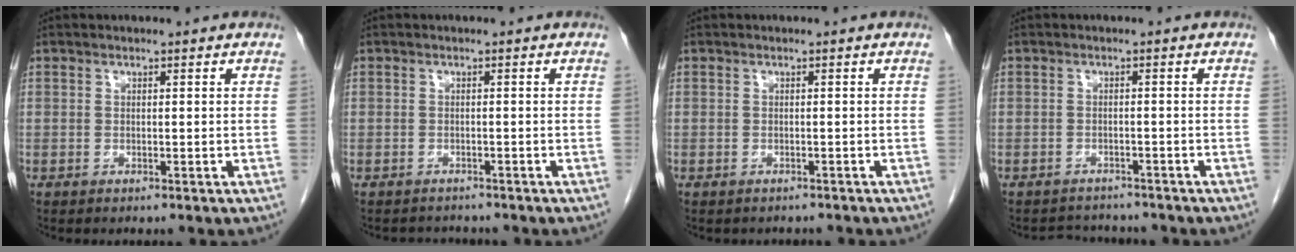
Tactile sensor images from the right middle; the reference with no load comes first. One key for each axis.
{"total": 2.3, "fx": -2.2, "fy": 0.8, "fz": -0.3, "tx": 0.002, "ty": -0.004, "tz": -0.035}
{"total": 2.5, "fx": -2.2, "fy": 1.1, "fz": 0.4, "tx": -0.009, "ty": 0.000, "tz": -0.024}
{"total": 3.8, "fx": -3.4, "fy": 1.7, "fz": -0.3, "tx": 0.004, "ty": 0.008, "tz": -0.045}